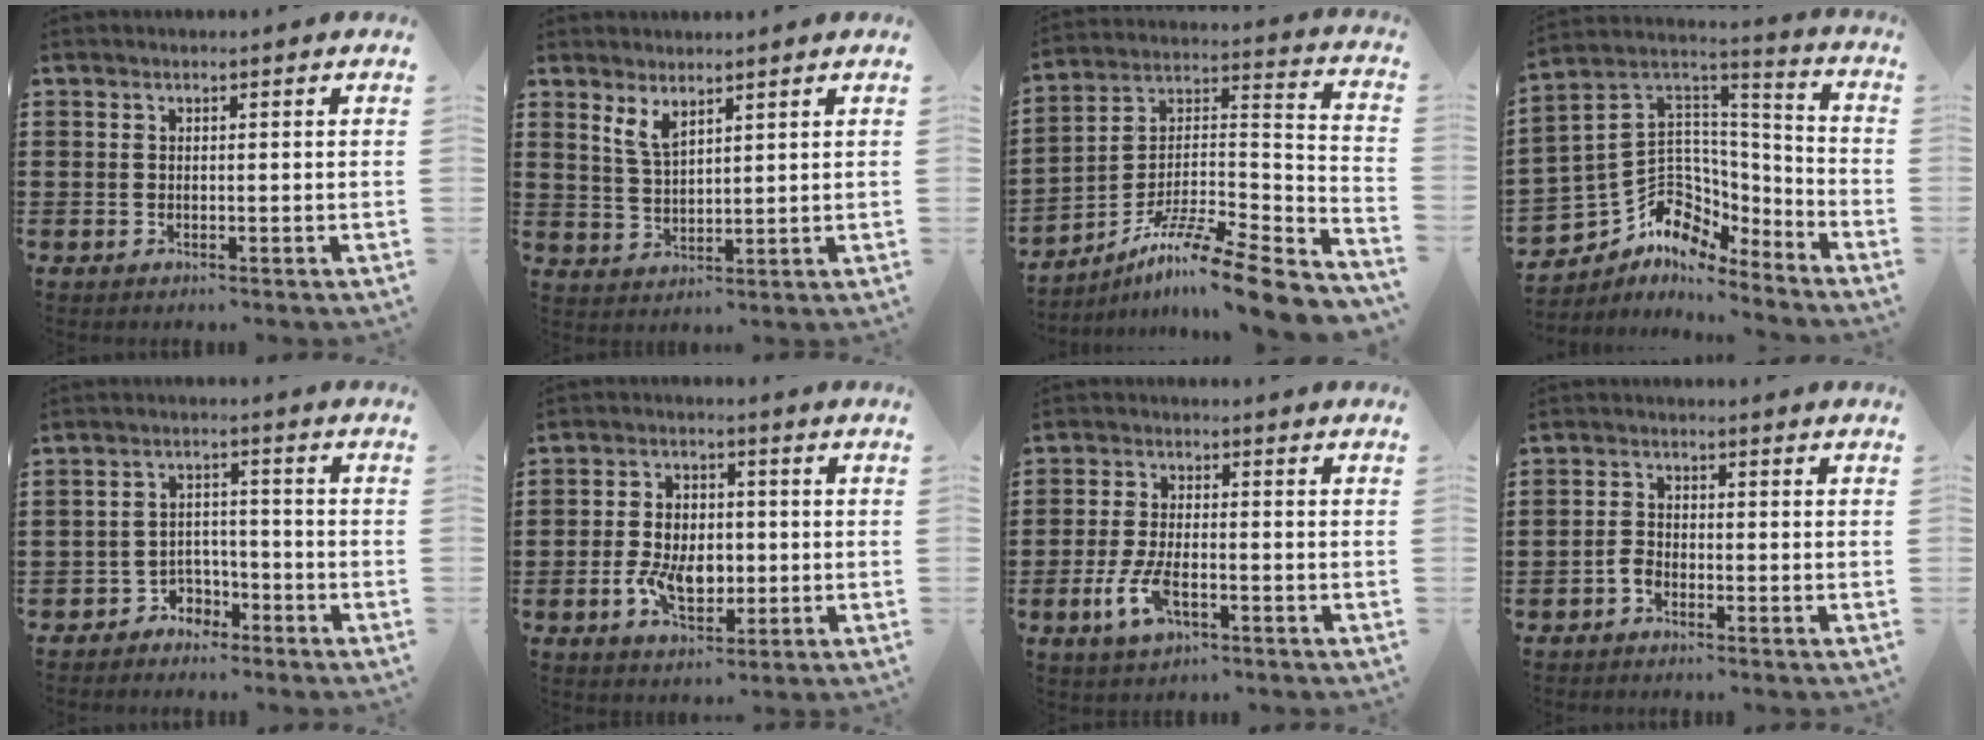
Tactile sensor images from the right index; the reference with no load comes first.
{"total": 3.8, "force": [2.6, 1.3, 2.4], "torque": [-0.053, 0.002, 0.048]}
{"total": 11.0, "force": [-8.4, 0.8, 7.1], "torque": [-0.122, 0.000, -0.162]}
{"total": 7.8, "force": [-3.5, 6.6, 2.1], "torque": [-0.082, -0.021, -0.069]}
{"total": 3.4, "force": [-2.8, 1.8, 0.3], "torque": [-0.017, 0.007, -0.060]}
{"total": 7.4, "force": [-1.4, 4.7, 5.5], "torque": [-0.111, 0.005, -0.028]}
{"total": 6.4, "force": [-2.3, 2.8, 5.3], "torque": [-0.128, -0.012, -0.046]}
{"total": 1.9, "force": [-1.3, 1.0, 1.0], "torque": [-0.031, 0.000, -0.028]}